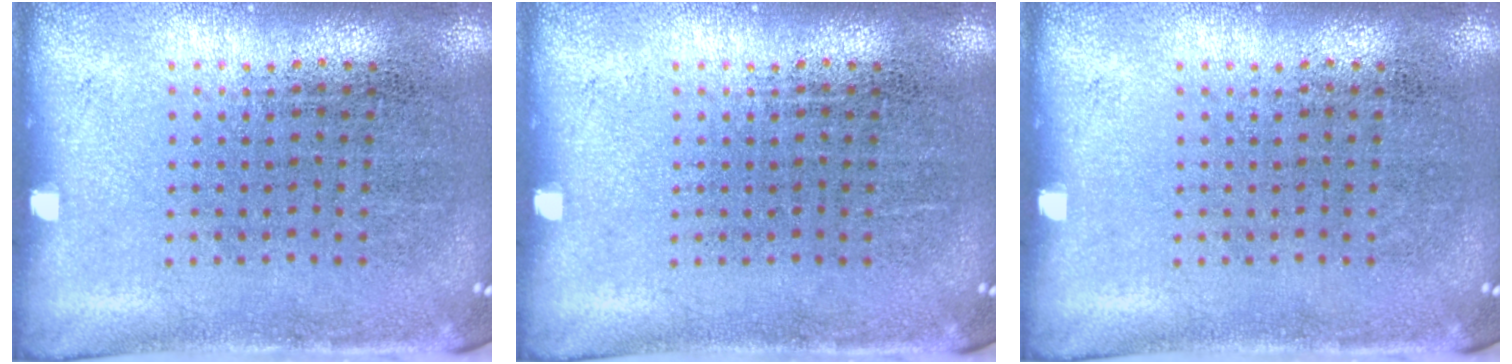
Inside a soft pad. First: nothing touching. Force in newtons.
{"total": 0.0}
{"total": 0.0}